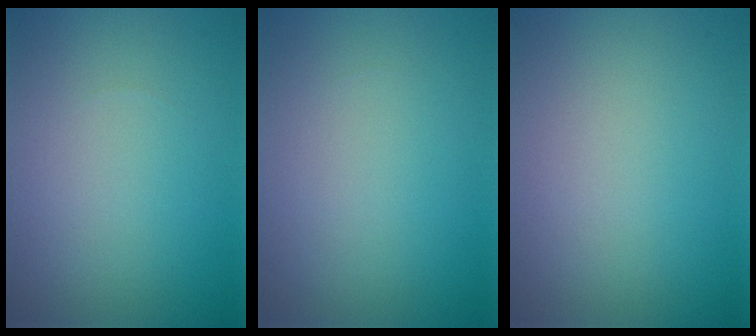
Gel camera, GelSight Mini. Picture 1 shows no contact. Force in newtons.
{"total": 0.0}
{"total": 0.0}